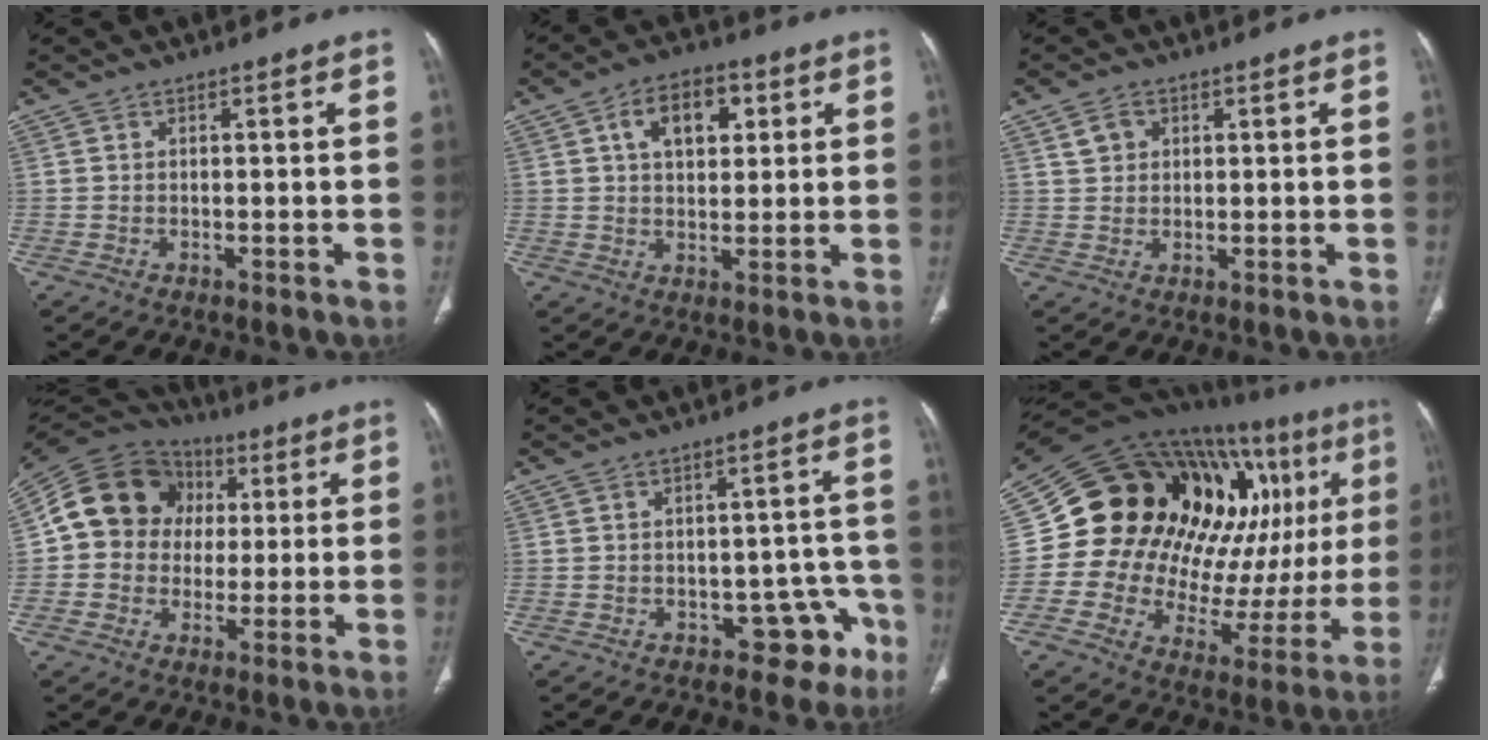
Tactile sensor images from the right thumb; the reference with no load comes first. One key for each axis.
{"total": 9.6, "fx": 3.2, "fy": 5.9, "fz": 6.8, "tx": -0.080, "ty": 0.002, "tz": 0.046}
{"total": 3.0, "fx": 1.4, "fy": 2.4, "fz": 1.2, "tx": -0.013, "ty": -0.002, "tz": 0.029}
{"total": 15.5, "fx": 2.1, "fy": 13.8, "fz": 6.8, "tx": -0.096, "ty": 0.028, "tz": 0.031}
{"total": 6.5, "fx": -3.6, "fy": 4.5, "fz": 3.0, "tx": 0.009, "ty": 0.040, "tz": -0.042}
{"total": 32.1, "fx": 9.6, "fy": 16.7, "fz": 25.7, "tx": -0.341, "ty": 0.028, "tz": 0.157}